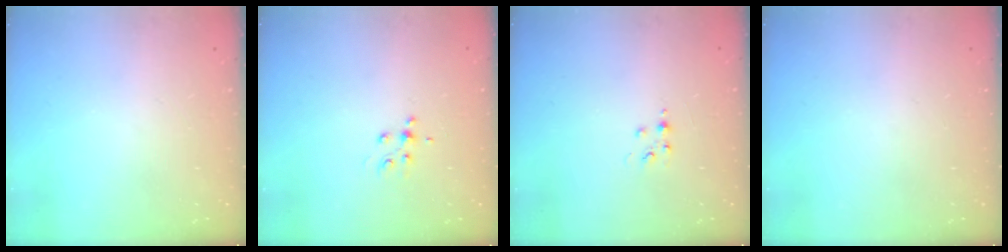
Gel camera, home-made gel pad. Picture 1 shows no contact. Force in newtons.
{"total": 5.1, "press": 4.9, "slide": 1.2}
{"total": 4.3, "press": 4.2, "slide": 0.6}
{"total": 0.0}